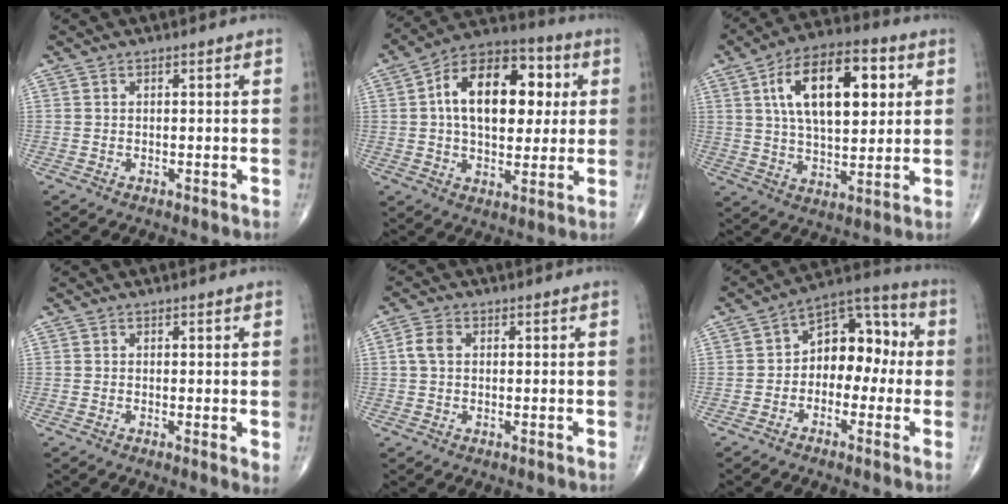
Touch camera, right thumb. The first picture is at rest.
{"total": 19.2, "force": [3.6, 11.5, 15.0], "torque": [-0.202, 0.018, 0.051]}
{"total": 18.5, "force": [5.4, 9.2, 15.1], "torque": [-0.225, 0.001, 0.088]}
{"total": 2.0, "force": [0.1, 0.5, 1.9], "torque": [-0.031, -0.008, -0.003]}
{"total": 3.3, "force": [0.5, 2.3, 2.3], "torque": [-0.051, 0.008, 0.005]}
{"total": 11.5, "force": [-0.6, 7.7, 8.4], "torque": [-0.081, 0.046, -0.028]}